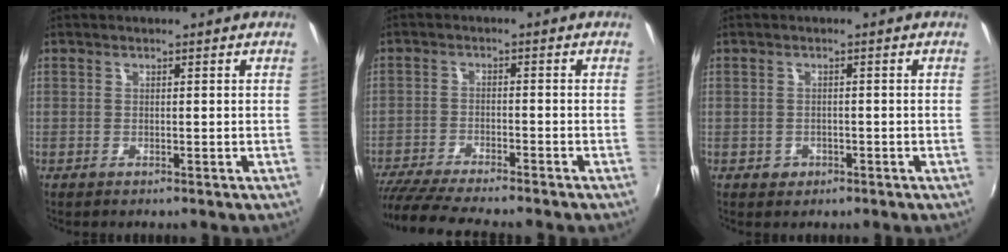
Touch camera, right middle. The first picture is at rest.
{"total": 12.4, "force": [-11.0, 1.1, 5.7], "torque": [-0.134, -0.032, -0.183]}
{"total": 2.0, "force": [-0.7, 1.8, 0.5], "torque": [-0.012, -0.002, -0.008]}